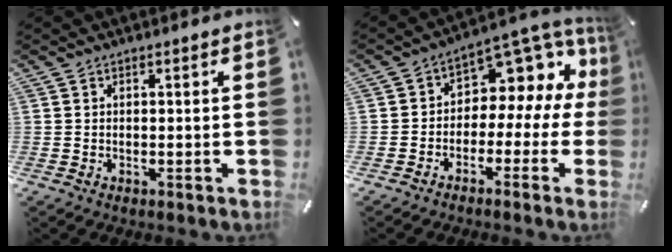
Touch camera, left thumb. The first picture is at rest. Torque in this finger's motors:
{"motor_torque": [0.39, 0.32, 0.50, 0.34, 0.03]}